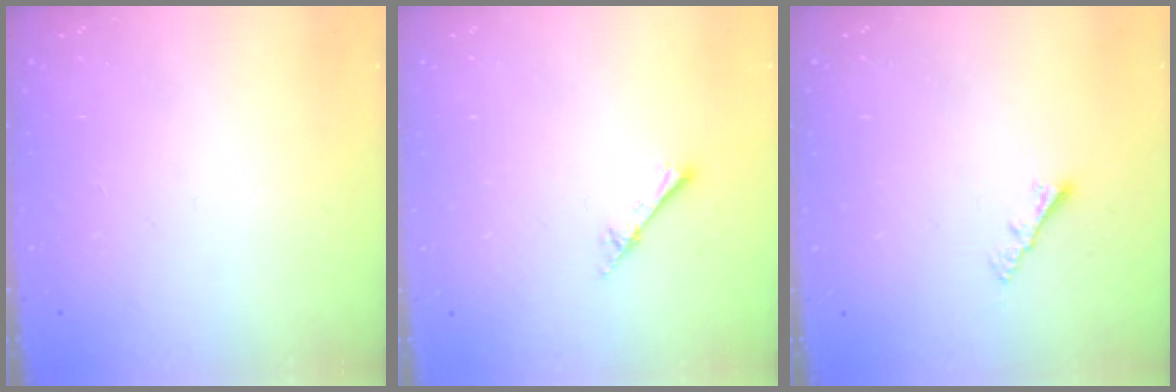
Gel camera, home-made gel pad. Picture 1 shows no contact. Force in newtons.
{"total": 2.6, "press": 2.6, "slide": 0.3}
{"total": 3.0, "press": 3.0, "slide": 0.1}